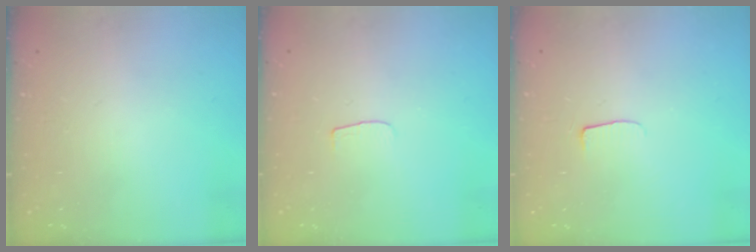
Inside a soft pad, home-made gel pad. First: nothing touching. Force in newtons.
{"total": 3.0, "press": 3.0, "slide": 0.3}
{"total": 5.1, "press": 5.0, "slide": 0.6}